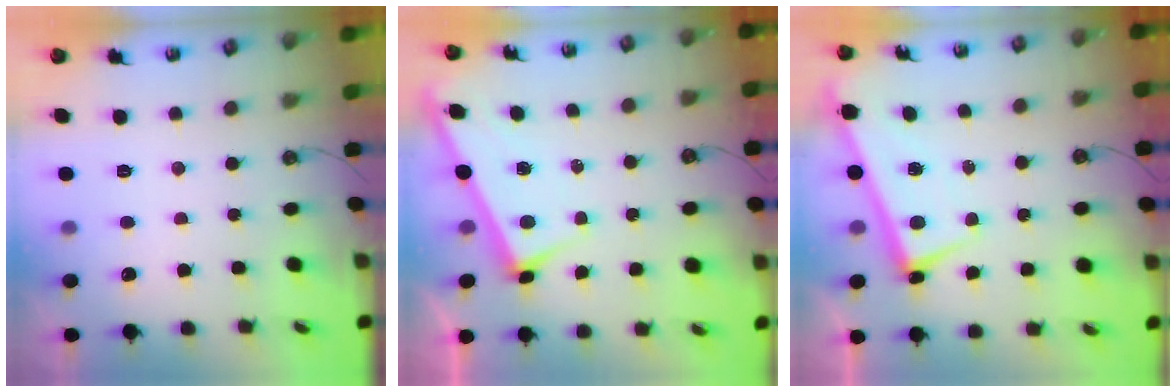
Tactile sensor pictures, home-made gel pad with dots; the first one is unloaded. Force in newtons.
{"total": 3.2, "press": 3.2, "slide": 0.1}
{"total": 0.8, "press": 0.6, "slide": 0.5}